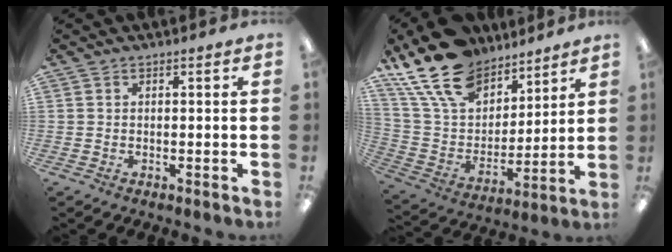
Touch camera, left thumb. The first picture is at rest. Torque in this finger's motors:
{"motor_torque": [0.54, 0.20, 1.19, -1.58, 0.40]}